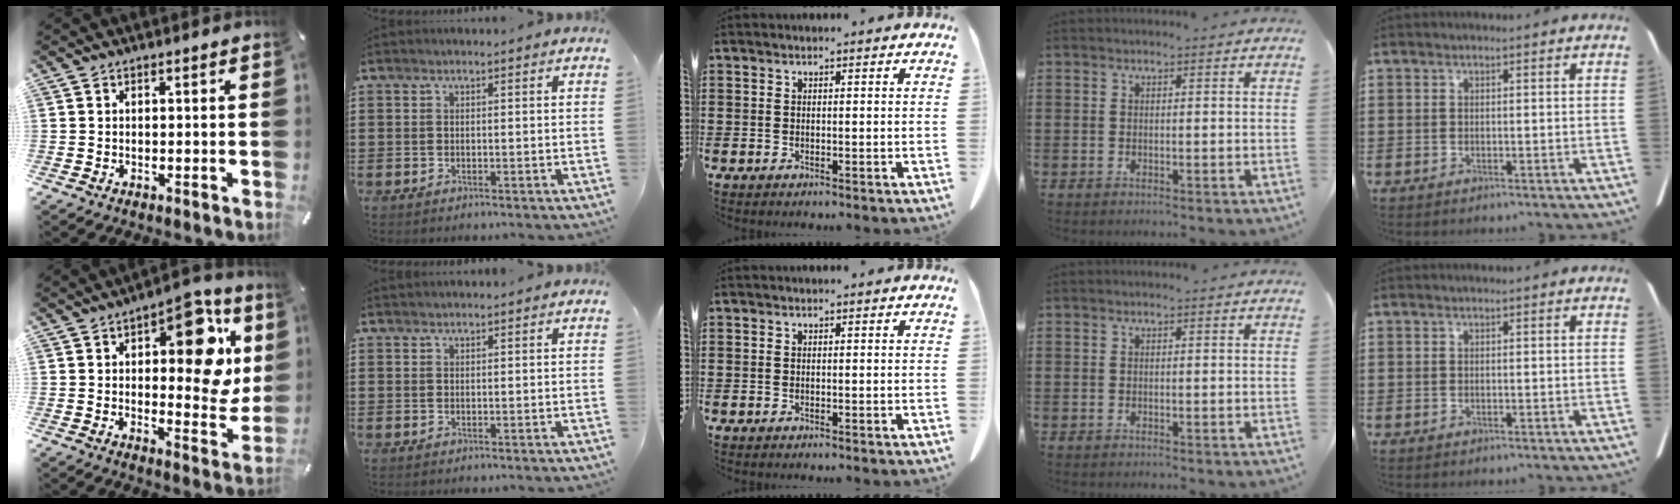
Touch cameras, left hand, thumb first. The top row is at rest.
{"thumb": {"total": 17.2, "force": [5.9, 8.5, 13.7], "torque": [-0.156, -0.039, 0.092]}, "index": {"total": 0.8, "force": [0.8, 0.0, 0.1], "torque": [-0.005, 0.000, 0.016]}}